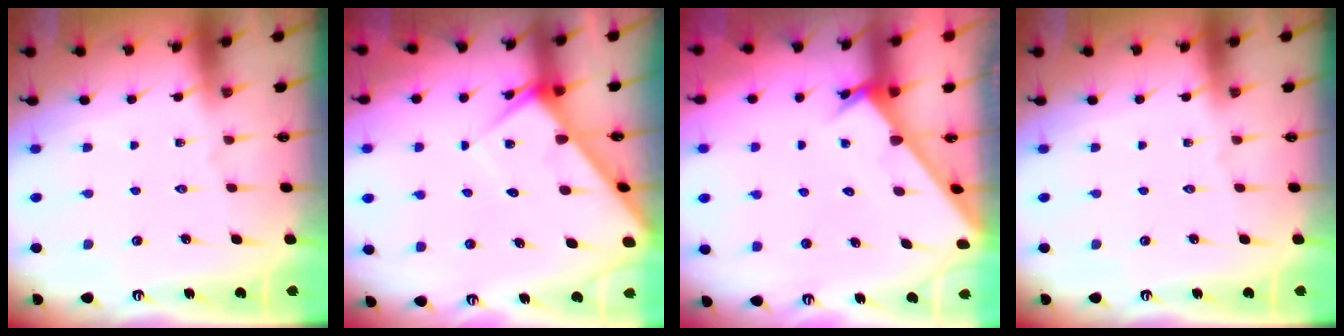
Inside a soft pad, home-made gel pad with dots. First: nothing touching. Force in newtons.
{"total": 6.5, "press": 6.4, "slide": 0.5}
{"total": 3.8, "press": 3.8, "slide": 0.3}
{"total": 0.0}